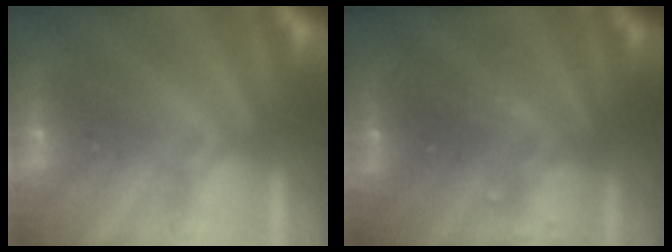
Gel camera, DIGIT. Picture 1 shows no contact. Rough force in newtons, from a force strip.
{"total": 2.9}